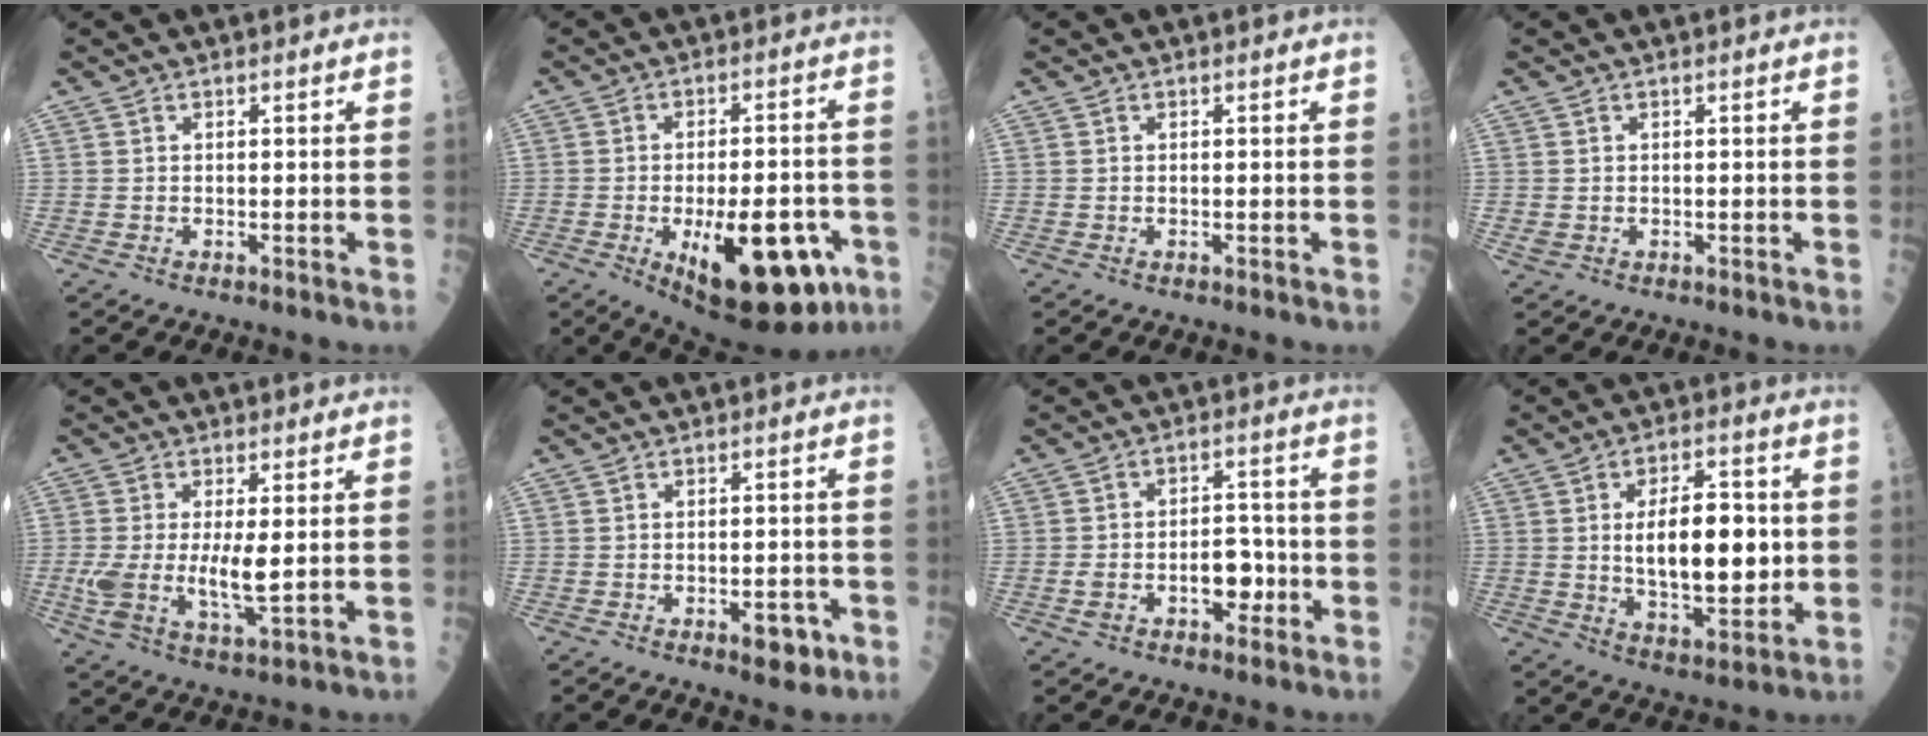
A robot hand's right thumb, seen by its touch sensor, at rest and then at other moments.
{"total": 20.3, "force": [-7.1, 8.8, 16.8], "torque": [-0.202, 0.016, -0.082]}
{"total": 0.0}
{"total": 1.0, "force": [0.1, 0.8, 0.5], "torque": [-0.010, 0.002, 0.008]}
{"total": 8.9, "force": [0.1, 2.9, 8.4], "torque": [-0.181, -0.018, 0.005]}
{"total": 4.5, "force": [-2.0, 2.1, 3.5], "torque": [-0.028, 0.009, -0.021]}
{"total": 7.5, "force": [-2.0, 4.4, 5.7], "torque": [-0.071, 0.033, -0.030]}
{"total": 15.0, "force": [0.9, 7.1, 13.2], "torque": [-0.177, -0.005, 0.020]}